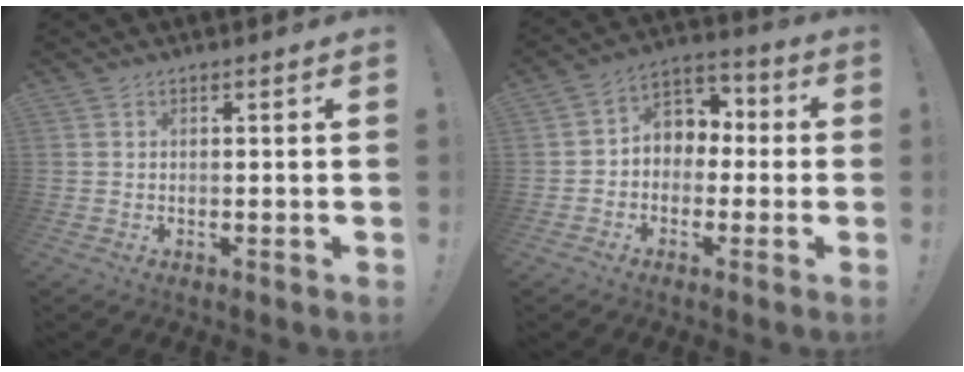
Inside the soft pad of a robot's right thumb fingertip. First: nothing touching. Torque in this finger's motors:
{"motor_torque": [1.28, 1.18, 0.69, -0.17, -0.01]}